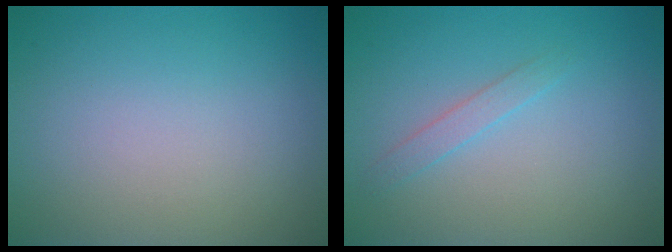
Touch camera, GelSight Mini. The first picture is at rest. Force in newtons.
{"total": 1.2, "press": 1.2, "slide": 0.1}